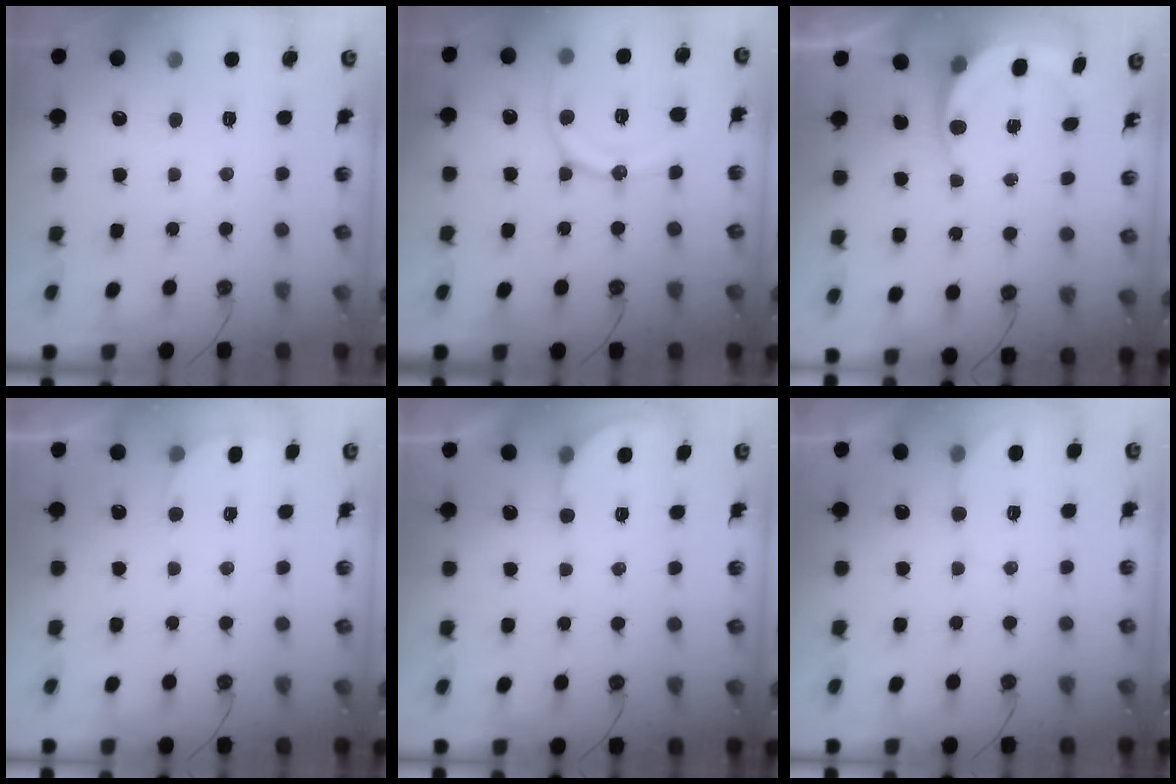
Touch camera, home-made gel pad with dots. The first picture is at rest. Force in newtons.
{"total": 12.1, "press": 12.0, "slide": 1.5}
{"total": 5.6, "press": 5.5, "slide": 1.0}
{"total": 2.2, "press": 2.0, "slide": 1.0}
{"total": 2.7, "press": 2.7, "slide": 0.1}
{"total": 3.1, "press": 3.1, "slide": 0.1}